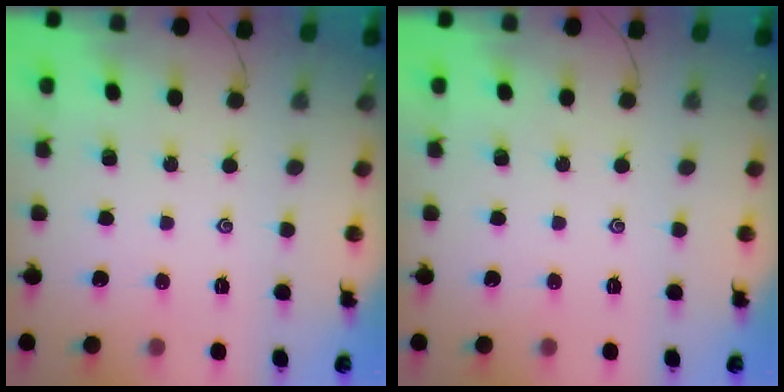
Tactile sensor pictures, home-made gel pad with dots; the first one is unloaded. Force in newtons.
{"total": 0.0}